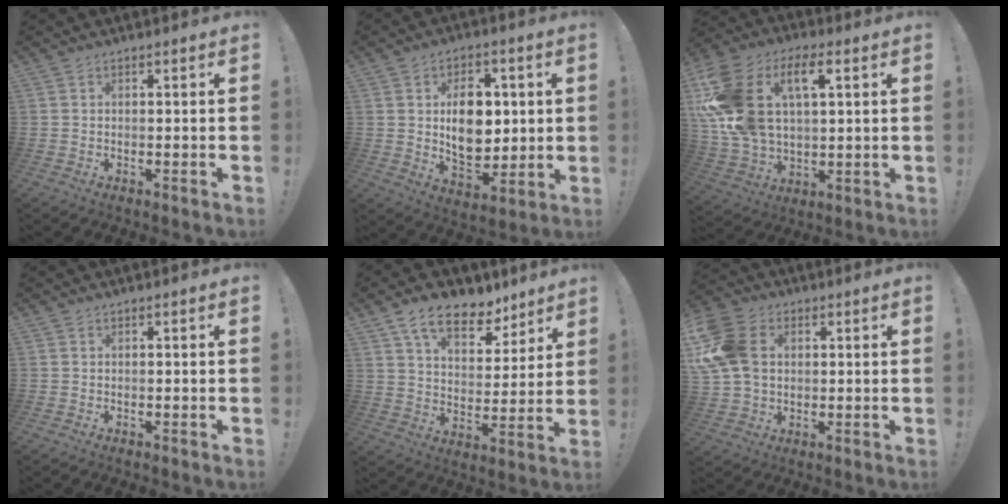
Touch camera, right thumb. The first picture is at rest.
{"total": 13.8, "force": [2.3, 9.8, 9.4], "torque": [-0.142, -0.009, 0.042]}
{"total": 20.4, "force": [6.5, 12.9, 14.4], "torque": [-0.281, -0.022, 0.115]}
{"total": 0.0}
{"total": 13.8, "force": [9.2, 7.1, 7.4], "torque": [-0.117, -0.054, 0.169]}
{"total": 15.7, "force": [3.1, 11.6, 10.1], "torque": [-0.198, -0.001, 0.061]}